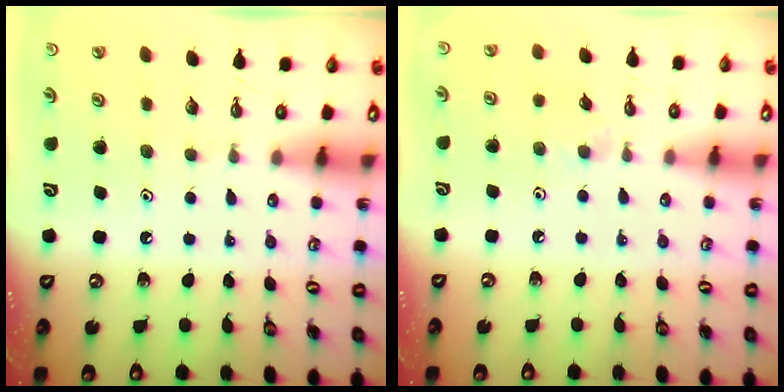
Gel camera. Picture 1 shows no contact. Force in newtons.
{"total": 3.1, "press": 3.1, "slide": 0.4}